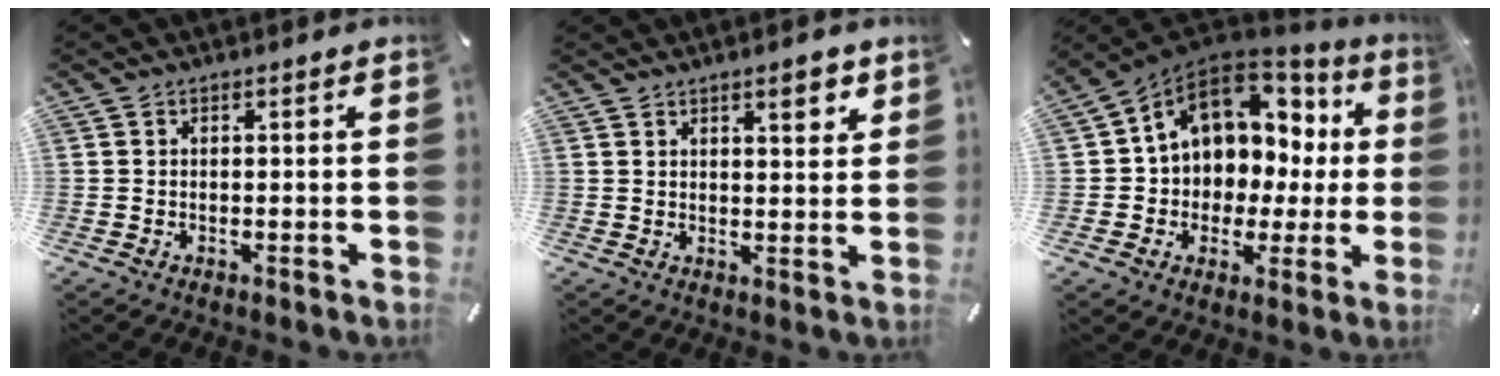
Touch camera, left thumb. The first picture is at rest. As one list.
[{"total": 4.5, "force": [3.0, 1.5, 2.9], "torque": [-0.031, -0.015, 0.046]}, {"total": 12.0, "force": [4.8, 9.7, 5.2], "torque": [-0.101, -0.032, 0.093]}]